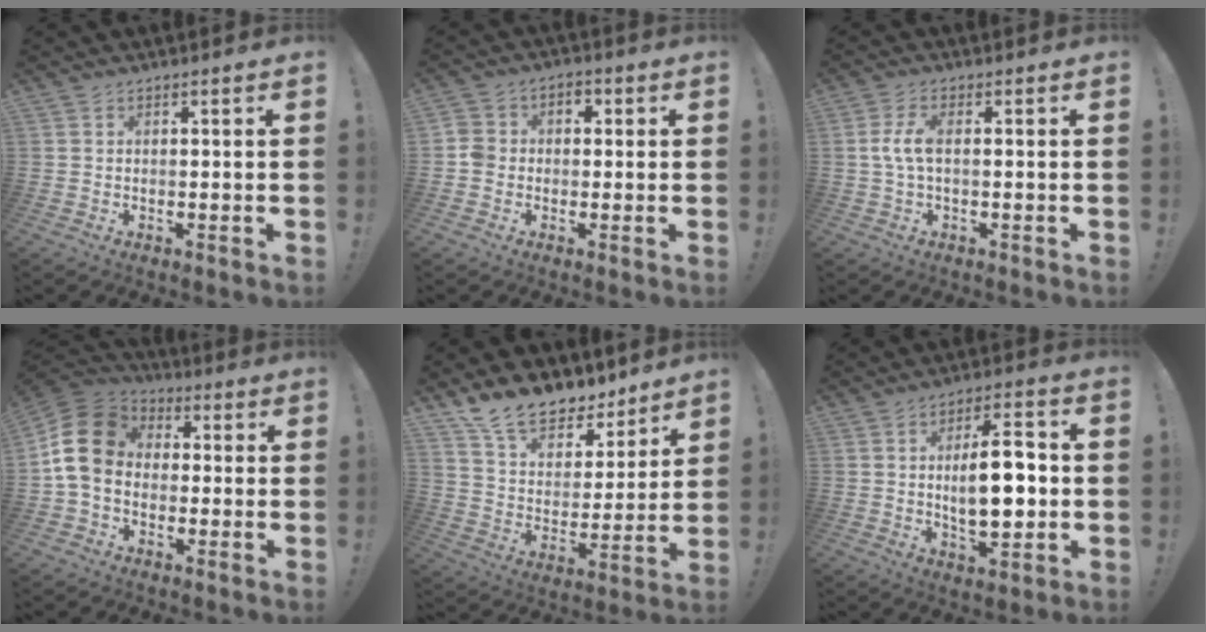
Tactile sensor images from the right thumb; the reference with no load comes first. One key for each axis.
{"total": 5.1, "fx": -1.7, "fy": 4.4, "fz": 1.8, "tx": -0.023, "ty": 0.018, "tz": -0.031}
{"total": 5.6, "fx": -0.1, "fy": 2.1, "fz": 5.2, "tx": -0.110, "ty": 0.003, "tz": -0.001}
{"total": 14.6, "fx": 0.8, "fy": 11.2, "fz": 9.3, "tx": -0.157, "ty": 0.015, "tz": 0.019}
{"total": 14.4, "fx": 12.2, "fy": 6.1, "fz": 4.5, "tx": -0.092, "ty": -0.095, "tz": 0.224}
{"total": 13.9, "fx": -0.4, "fy": 5.9, "fz": 12.5, "tx": -0.195, "ty": -0.001, "tz": -0.014}